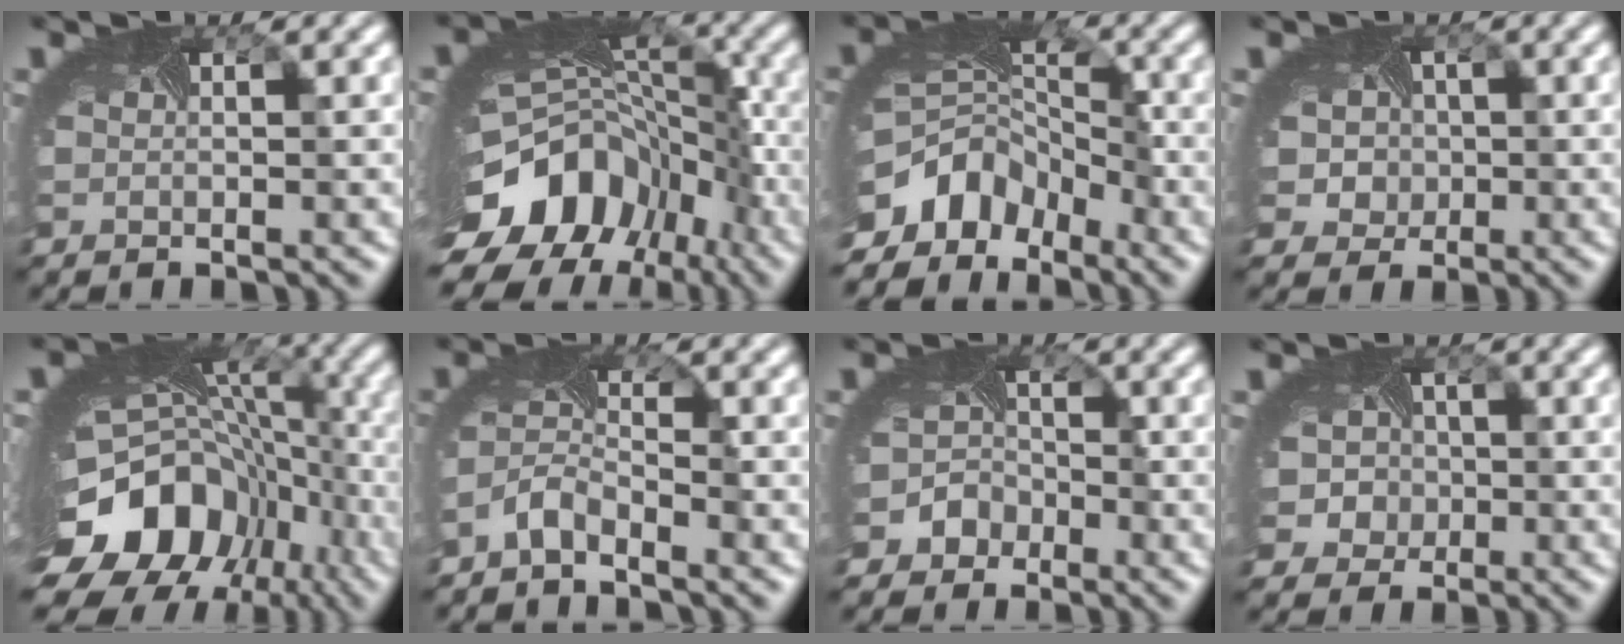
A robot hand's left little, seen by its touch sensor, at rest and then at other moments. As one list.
[{"total": 16.2, "force": [-7.6, 11.5, 8.5], "torque": [-0.173, -0.030, -0.100]}, {"total": 9.4, "force": [-6.0, 6.2, 3.8], "torque": [-0.087, -0.017, -0.103]}, {"total": 5.1, "force": [0.2, 4.6, 2.3], "torque": [-0.029, 0.011, -0.022]}, {"total": 16.2, "force": [-7.0, 11.5, 8.9], "torque": [-0.199, -0.042, -0.098]}, {"total": 2.7, "force": [-2.4, 0.7, 1.0], "torque": [-0.035, -0.006, -0.056]}, {"total": 3.2, "force": [-2.1, 2.4, 0.2], "torque": [0.019, 0.007, -0.039]}, {"total": 5.3, "force": [-0.4, 4.9, 2.2], "torque": [-0.022, 0.009, -0.030]}]